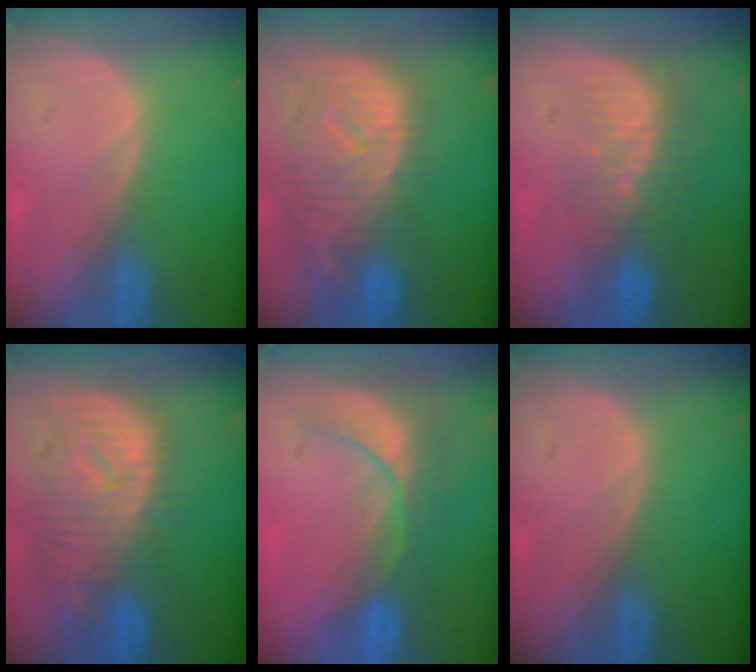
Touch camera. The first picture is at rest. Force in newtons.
{"total": 12.2, "press": 10.5, "slide": 6.2}
{"total": 8.1, "press": 7.1, "slide": 3.9}
{"total": 12.0, "press": 10.4, "slide": 6.0}
{"total": 9.0, "press": 7.8, "slide": 4.6}
{"total": 0.0}